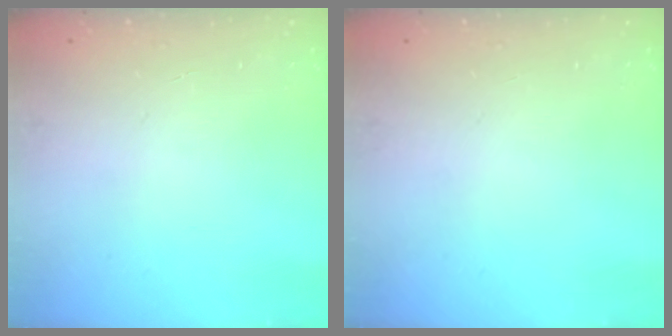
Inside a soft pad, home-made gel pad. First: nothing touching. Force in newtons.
{"total": 0.0}